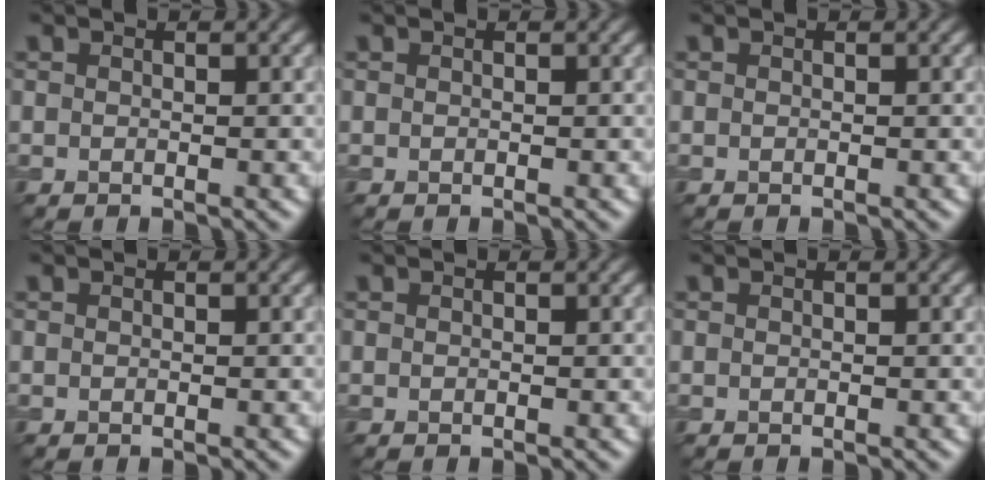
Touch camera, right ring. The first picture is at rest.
{"total": 0.0}
{"total": 0.0}
{"total": 0.0}
{"total": 0.0}
{"total": 0.0}